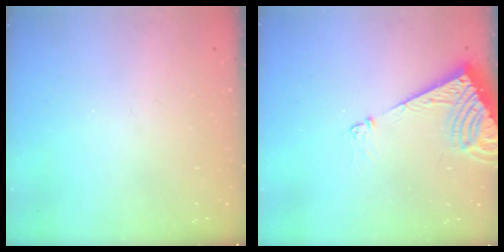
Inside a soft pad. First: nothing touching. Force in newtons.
{"total": 8.4, "press": 8.3, "slide": 1.1}